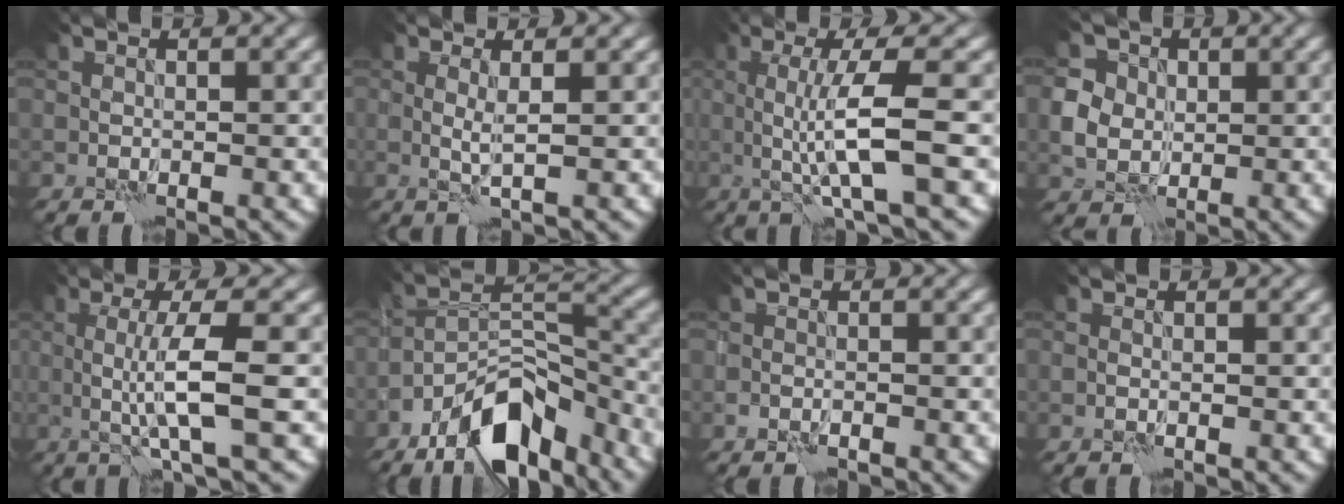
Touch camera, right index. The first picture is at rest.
{"total": 1.2, "force": [0.5, -0.1, 1.1], "torque": [-0.025, -0.002, 0.007]}
{"total": 6.0, "force": [-0.2, 0.9, 5.9], "torque": [-0.105, -0.001, -0.001]}
{"total": 4.2, "force": [0.6, 3.9, 1.7], "torque": [-0.040, 0.010, 0.003]}
{"total": 5.3, "force": [-0.3, 0.7, 5.3], "torque": [-0.095, -0.001, -0.005]}
{"total": 11.0, "force": [-7.6, 4.3, 6.6], "torque": [-0.100, 0.010, -0.142]}
{"total": 1.0, "force": [-0.8, 0.3, 0.6], "torque": [-0.012, 0.001, -0.016]}
{"total": 0.0}